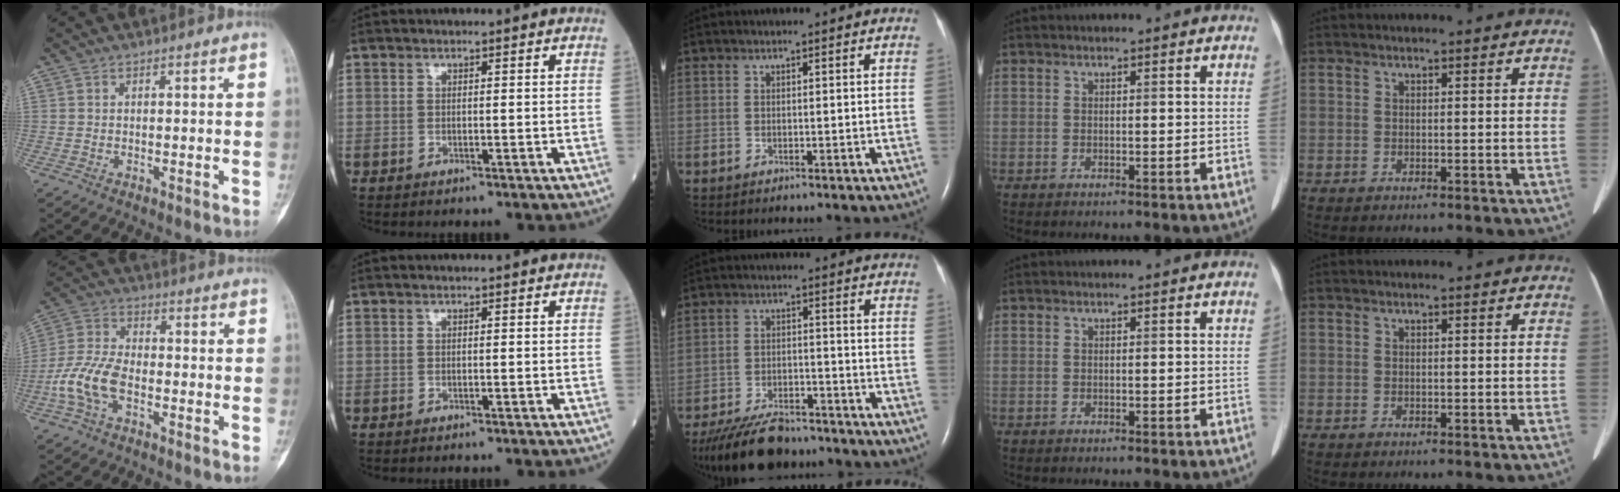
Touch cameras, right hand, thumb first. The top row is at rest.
{"thumb": {"total": 10.0, "force": [-3.4, 5.6, 7.6], "torque": [-0.166, 0.028, -0.071]}, "middle": {"total": 12.4, "force": [-10.7, 3.7, 5.1], "torque": [-0.090, -0.009, -0.170]}}